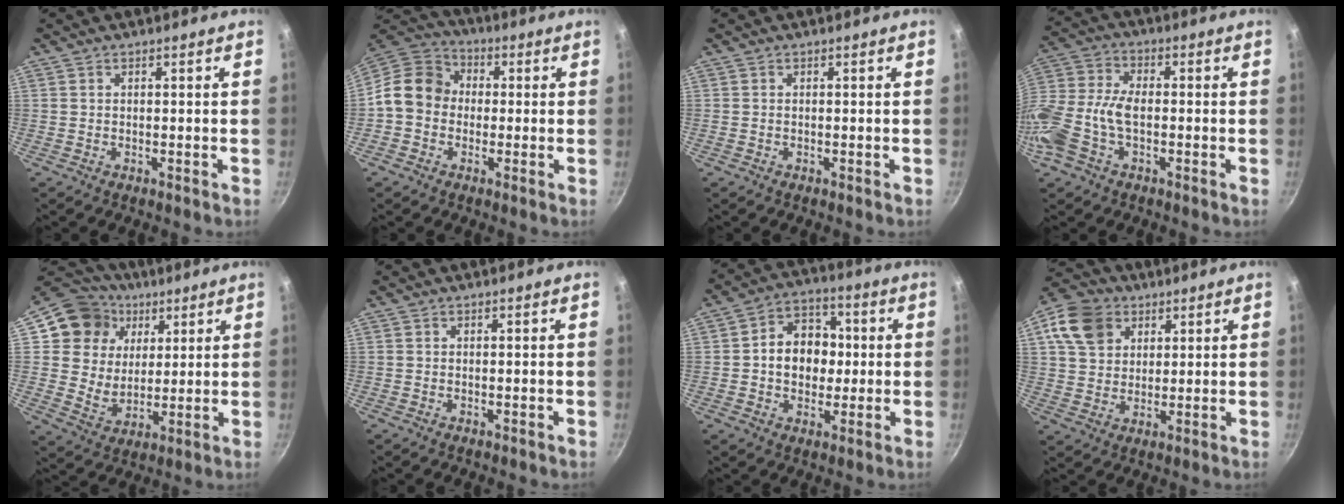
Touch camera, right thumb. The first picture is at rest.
{"total": 11.6, "force": [-0.5, 10.0, 6.0], "torque": [-0.073, 0.030, -0.034]}
{"total": 0.0}
{"total": 14.8, "force": [-3.4, 9.0, 11.2], "torque": [-0.240, 0.025, -0.082]}
{"total": 14.0, "force": [5.5, 11.9, 4.8], "torque": [-0.047, -0.004, 0.094]}
{"total": 0.0}
{"total": 11.3, "force": [0.3, 8.9, 6.9], "torque": [-0.070, 0.016, -0.006]}
{"total": 11.4, "force": [4.9, 8.7, 5.3], "torque": [-0.074, 0.000, 0.082]}